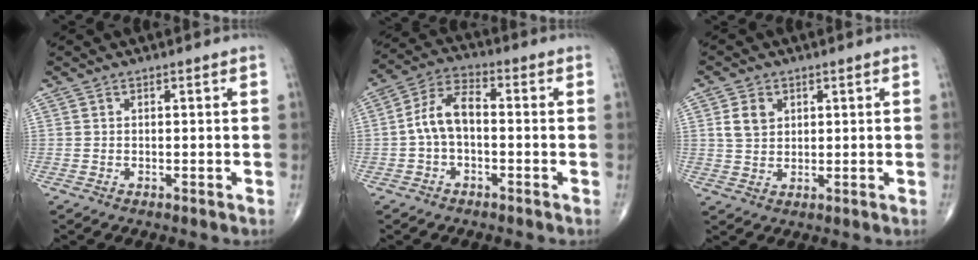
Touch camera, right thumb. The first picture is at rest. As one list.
[{"total": 9.5, "force": [-1.3, 5.2, 7.8], "torque": [-0.148, 0.037, -0.037]}, {"total": 4.6, "force": [1.6, 3.5, 2.5], "torque": [-0.034, -0.004, 0.032]}]